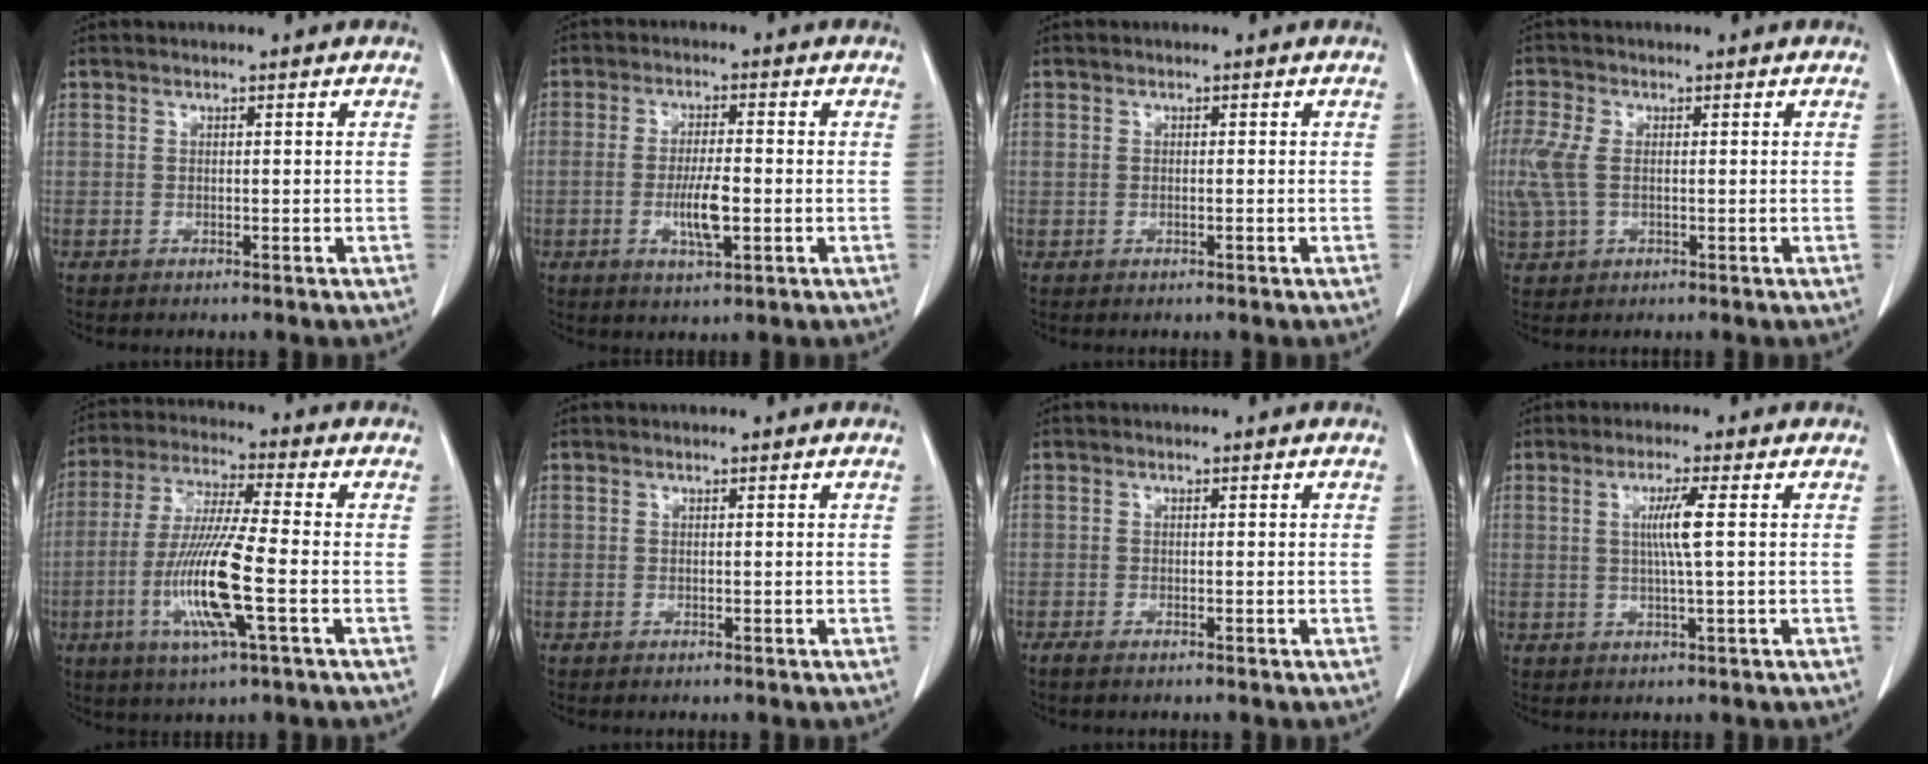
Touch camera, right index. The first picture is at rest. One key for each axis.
{"total": 5.9, "fx": -1.4, "fy": 1.1, "fz": 5.6, "tx": -0.108, "ty": -0.007, "tz": -0.021}
{"total": 0.8, "fx": 0.0, "fy": 0.5, "fz": 0.6, "tx": -0.018, "ty": 0.004, "tz": 0.002}
{"total": 5.2, "fx": 0.1, "fy": 3.0, "fz": 4.2, "tx": -0.134, "ty": 0.011, "tz": 0.006}
{"total": 12.9, "fx": -3.5, "fy": 0.3, "fz": 12.5, "tx": -0.256, "ty": -0.016, "tz": -0.071}
{"total": 0.0}
{"total": 1.5, "fx": -1.1, "fy": 0.3, "fz": 0.9, "tx": -0.018, "ty": -0.003, "tz": -0.016}
{"total": 4.2, "fx": 0.6, "fy": -0.7, "fz": 4.1, "tx": -0.079, "ty": -0.004, "tz": 0.011}